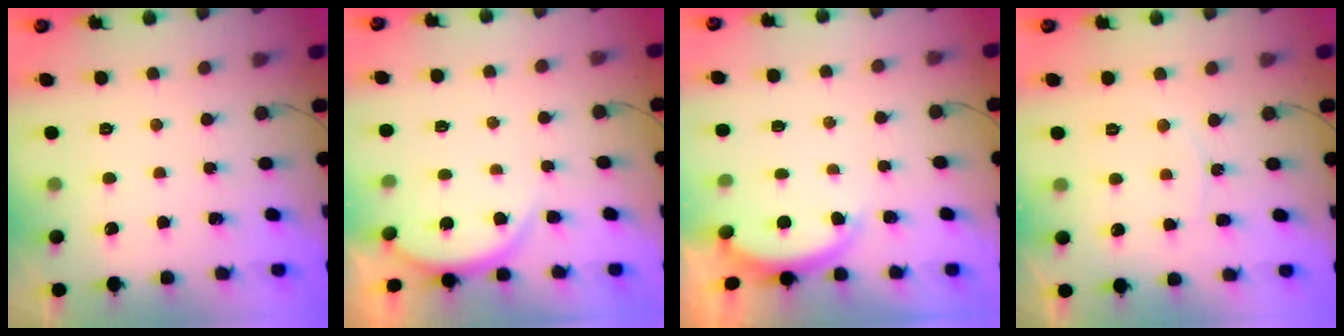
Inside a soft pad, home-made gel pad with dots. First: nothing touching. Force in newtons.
{"total": 4.4, "press": 4.4, "slide": 0.5}
{"total": 2.6, "press": 2.6, "slide": 0.5}
{"total": 5.8, "press": 5.8, "slide": 0.1}